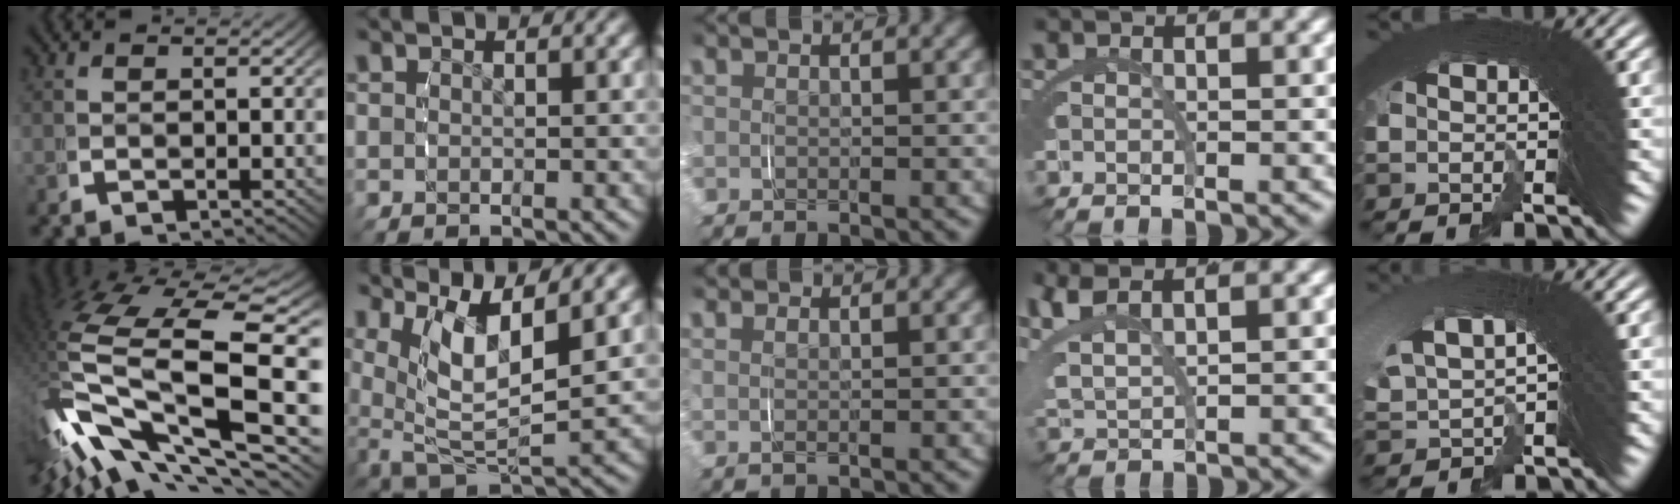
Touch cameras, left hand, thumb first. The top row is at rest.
{"thumb": {"total": 18.3, "force": [-0.1, 9.6, 15.6], "torque": [-0.346, -0.047, 0.037]}, "index": {"total": 7.1, "force": [-0.1, 4.4, 5.5], "torque": [-0.124, -0.046, 0.023]}, "middle": {"total": 1.2, "force": [1.0, 0.2, 0.6], "torque": [-0.011, 0.003, 0.017]}, "ring": {"total": 3.3, "force": [3.0, 0.7, 1.1], "torque": [-0.036, 0.007, 0.061]}, "little": {"total": 3.1, "force": [2.9, 0.8, 0.2], "torque": [0.003, 0.021, 0.048]}}